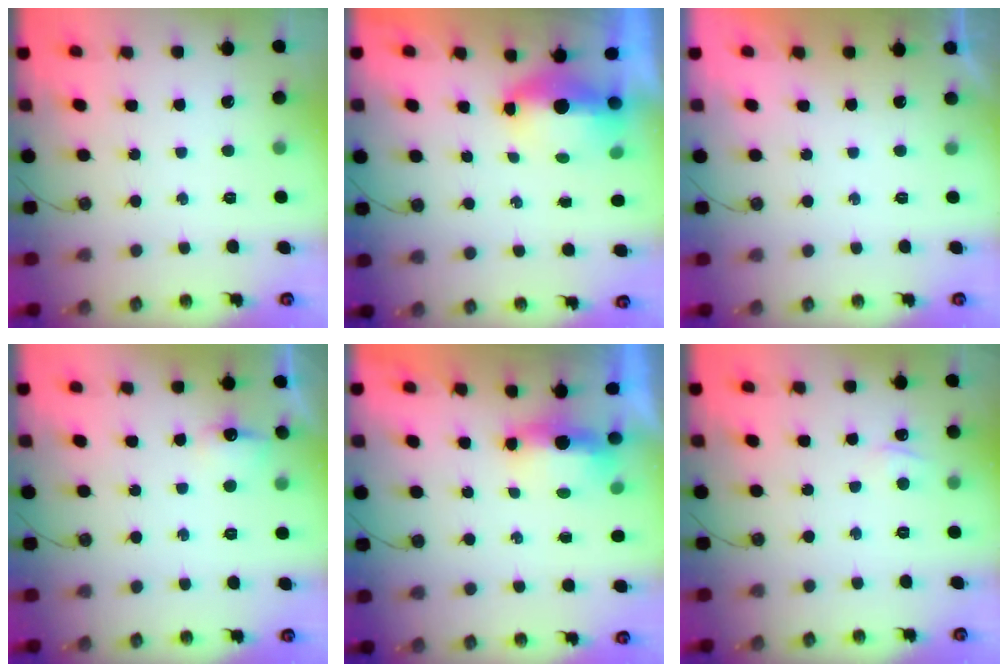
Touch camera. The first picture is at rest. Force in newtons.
{"total": 6.0, "press": 5.9, "slide": 1.3}
{"total": 0.0}
{"total": 7.4, "press": 7.3, "slide": 0.9}
{"total": 5.9, "press": 5.2, "slide": 2.7}
{"total": 3.4, "press": 3.4, "slide": 0.4}